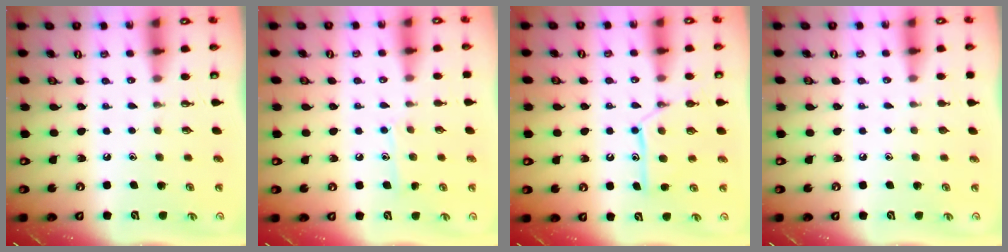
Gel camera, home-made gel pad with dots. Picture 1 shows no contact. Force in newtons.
{"total": 7.8, "press": 7.8, "slide": 0.0}
{"total": 13.5, "press": 13.5, "slide": 1.0}
{"total": 0.5, "press": 0.5, "slide": 0.1}